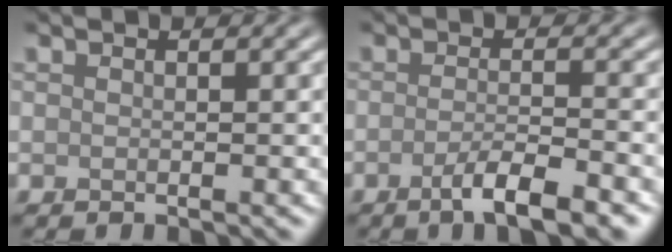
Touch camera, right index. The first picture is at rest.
{"total": 4.4, "force": [-2.4, 0.9, 3.5], "torque": [-0.059, 0.001, -0.046]}